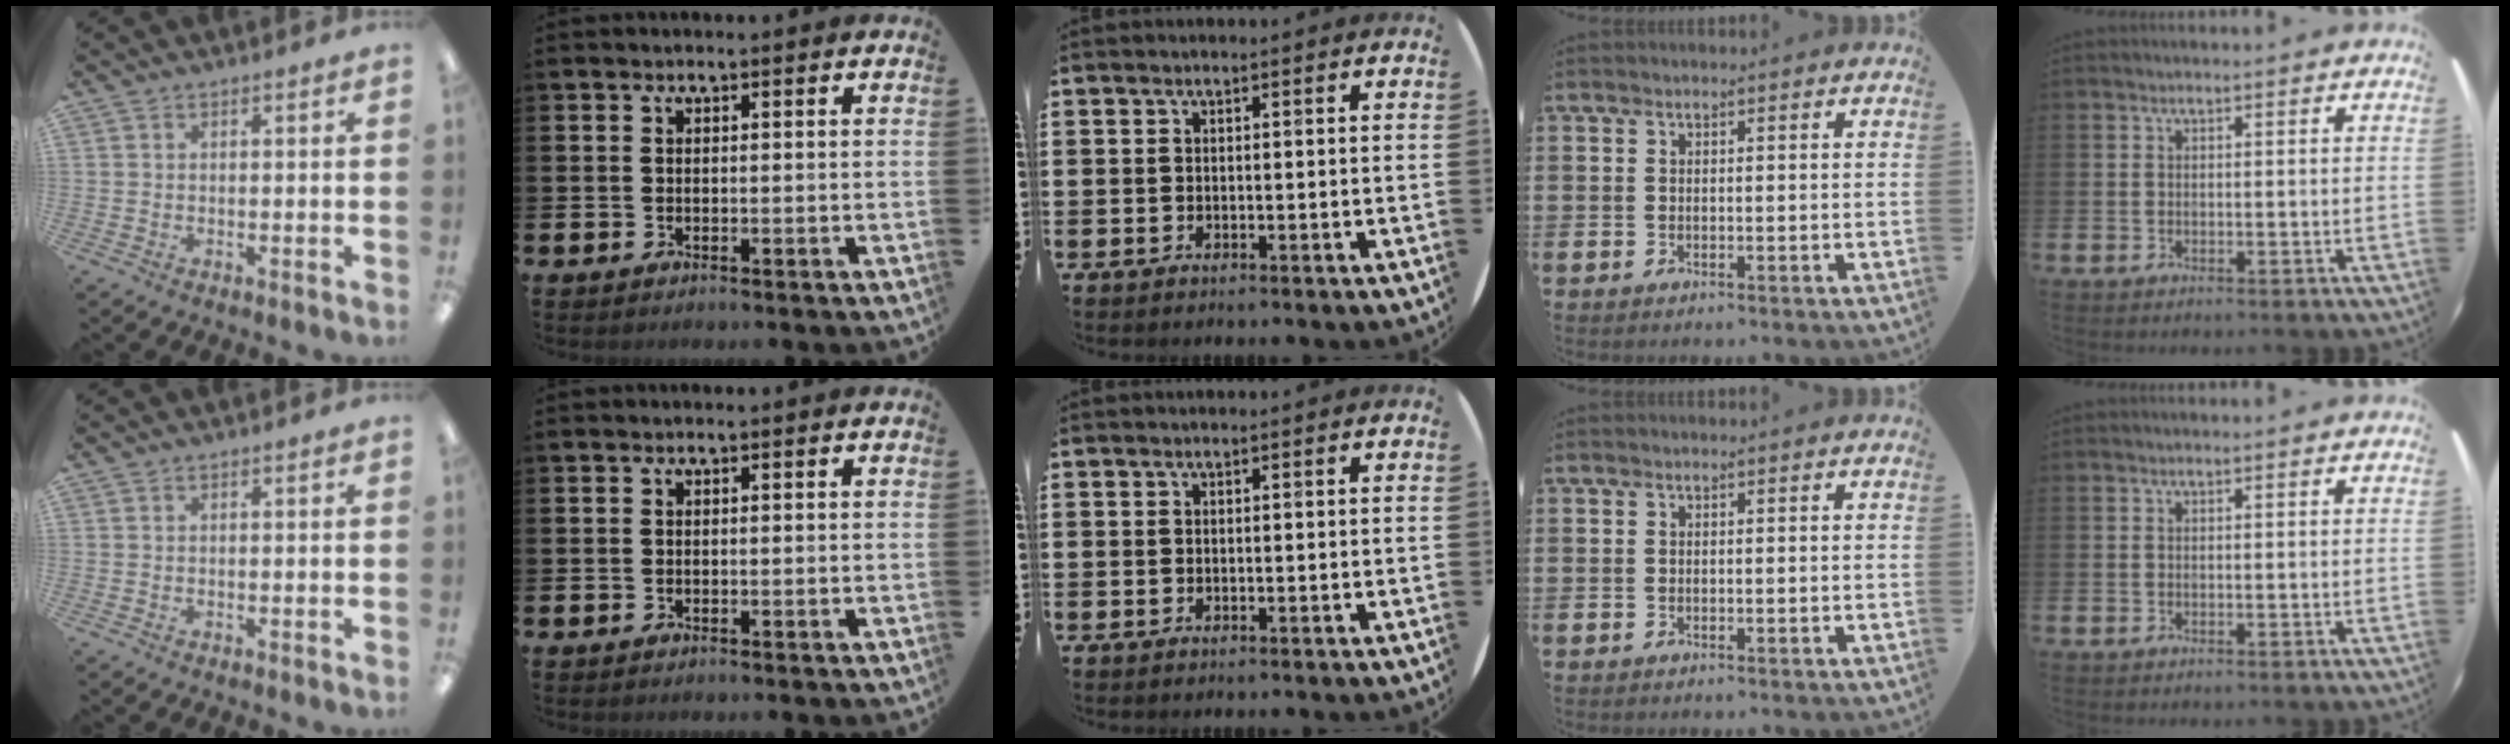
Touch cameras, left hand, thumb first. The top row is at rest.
{}